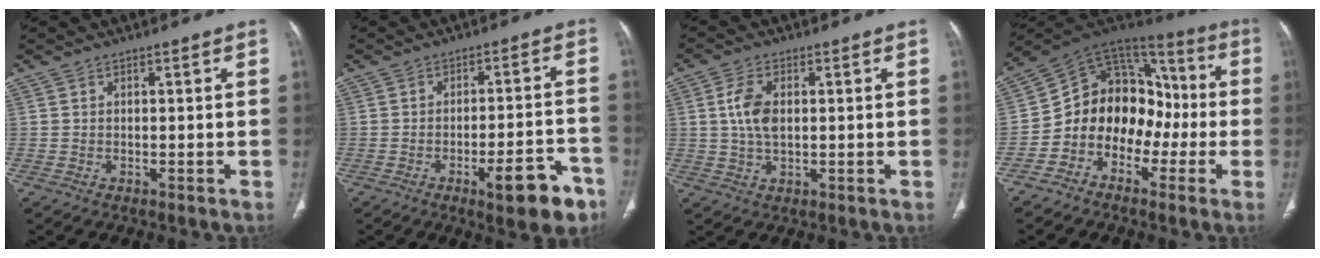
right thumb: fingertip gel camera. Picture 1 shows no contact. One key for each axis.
{"total": 10.8, "fx": -6.0, "fy": 3.3, "fz": 8.4, "tx": -0.099, "ty": 0.035, "tz": -0.077}
{"total": 6.0, "fx": 0.9, "fy": 3.4, "fz": 4.8, "tx": -0.097, "ty": 0.000, "tz": 0.014}
{"total": 15.2, "fx": -4.1, "fy": 11.9, "fz": 8.5, "tx": -0.079, "ty": 0.090, "tz": -0.082}